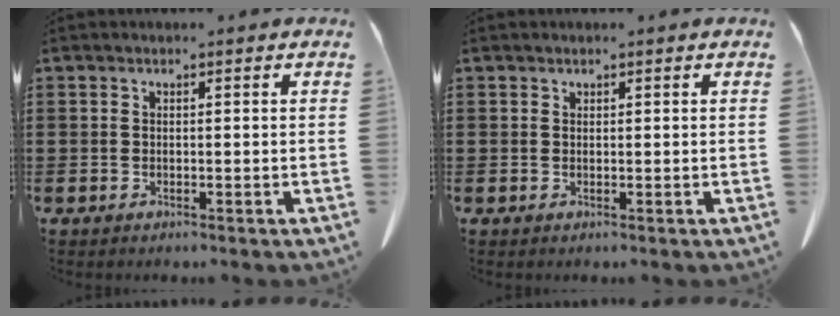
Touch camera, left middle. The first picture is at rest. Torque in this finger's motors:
{"motor_torque": [-0.97, 1.16, -0.05, -0.02]}